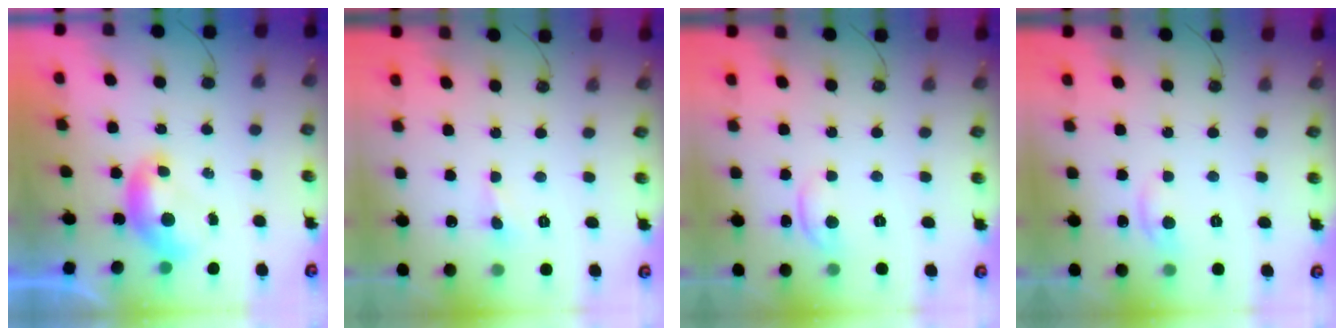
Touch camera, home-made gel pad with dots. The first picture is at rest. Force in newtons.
{"total": 1.4, "press": 1.2, "slide": 0.6}
{"total": 0.9, "press": 0.8, "slide": 0.3}
{"total": 2.0, "press": 1.8, "slide": 0.7}